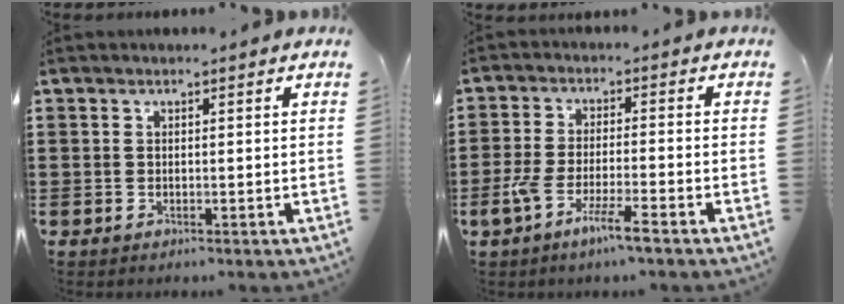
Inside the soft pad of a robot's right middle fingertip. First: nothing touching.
{"total": 6.3, "force": [-4.0, 0.6, 4.8], "torque": [-0.111, -0.017, -0.078]}